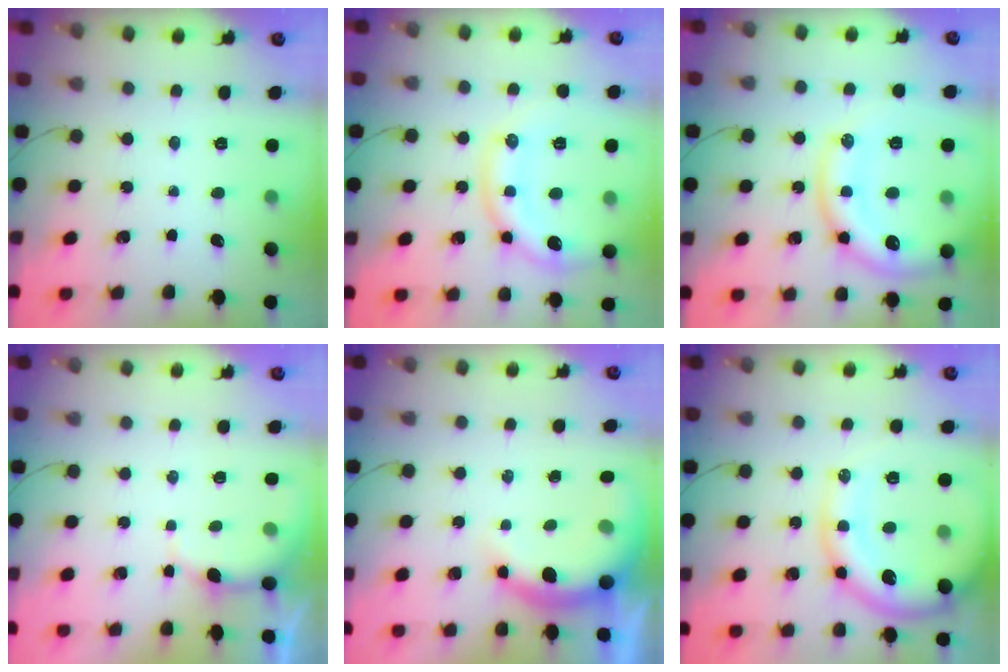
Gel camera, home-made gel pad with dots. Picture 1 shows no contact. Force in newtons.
{"total": 12.4, "press": 12.4, "slide": 0.4}
{"total": 18.4, "press": 18.2, "slide": 2.2}
{"total": 3.0, "press": 2.9, "slide": 0.8}
{"total": 8.2, "press": 8.2, "slide": 0.9}
{"total": 15.8, "press": 15.4, "slide": 3.6}